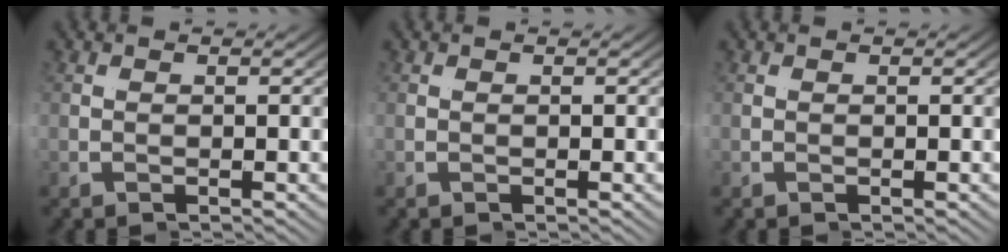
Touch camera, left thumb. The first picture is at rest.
{"total": 0.0}
{"total": 0.0}